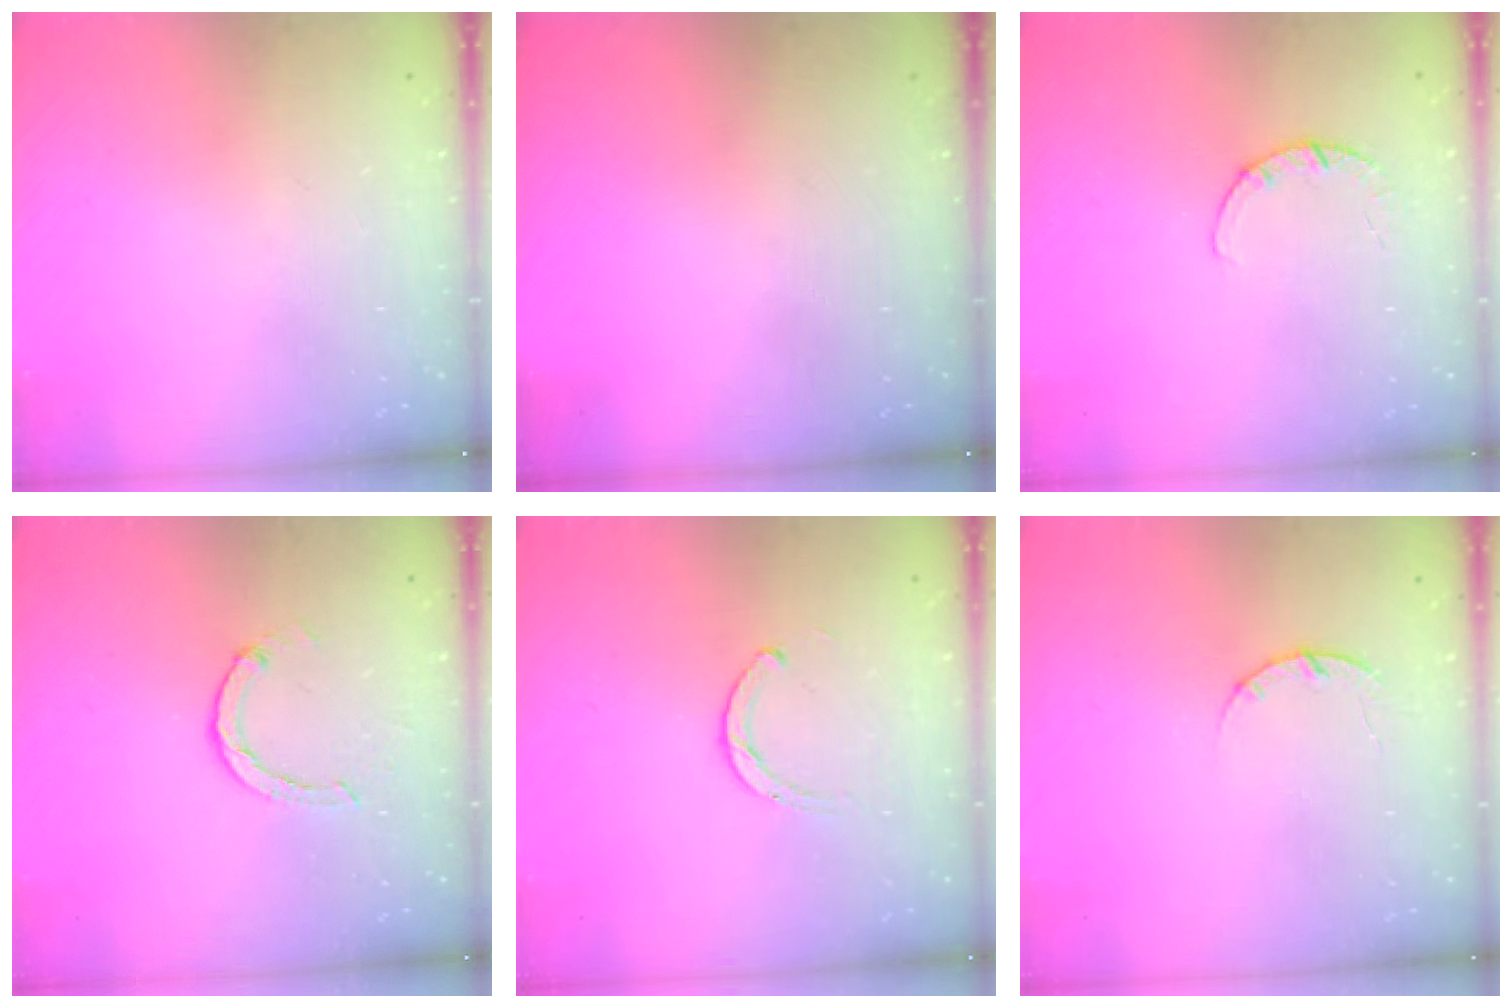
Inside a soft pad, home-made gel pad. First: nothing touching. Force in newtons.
{"total": 0.0}
{"total": 2.7, "press": 2.7, "slide": 0.4}
{"total": 1.8, "press": 1.8, "slide": 0.2}
{"total": 1.8, "press": 1.8, "slide": 0.2}
{"total": 3.6, "press": 3.5, "slide": 0.5}